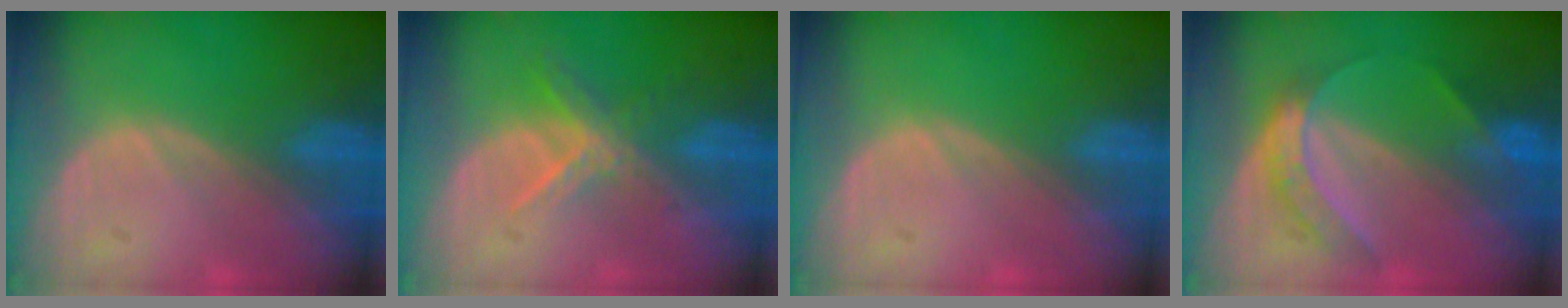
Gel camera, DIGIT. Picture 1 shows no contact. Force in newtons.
{"total": 5.5, "press": 4.8, "slide": 2.8}
{"total": 0.0}
{"total": 6.3, "press": 5.2, "slide": 3.4}